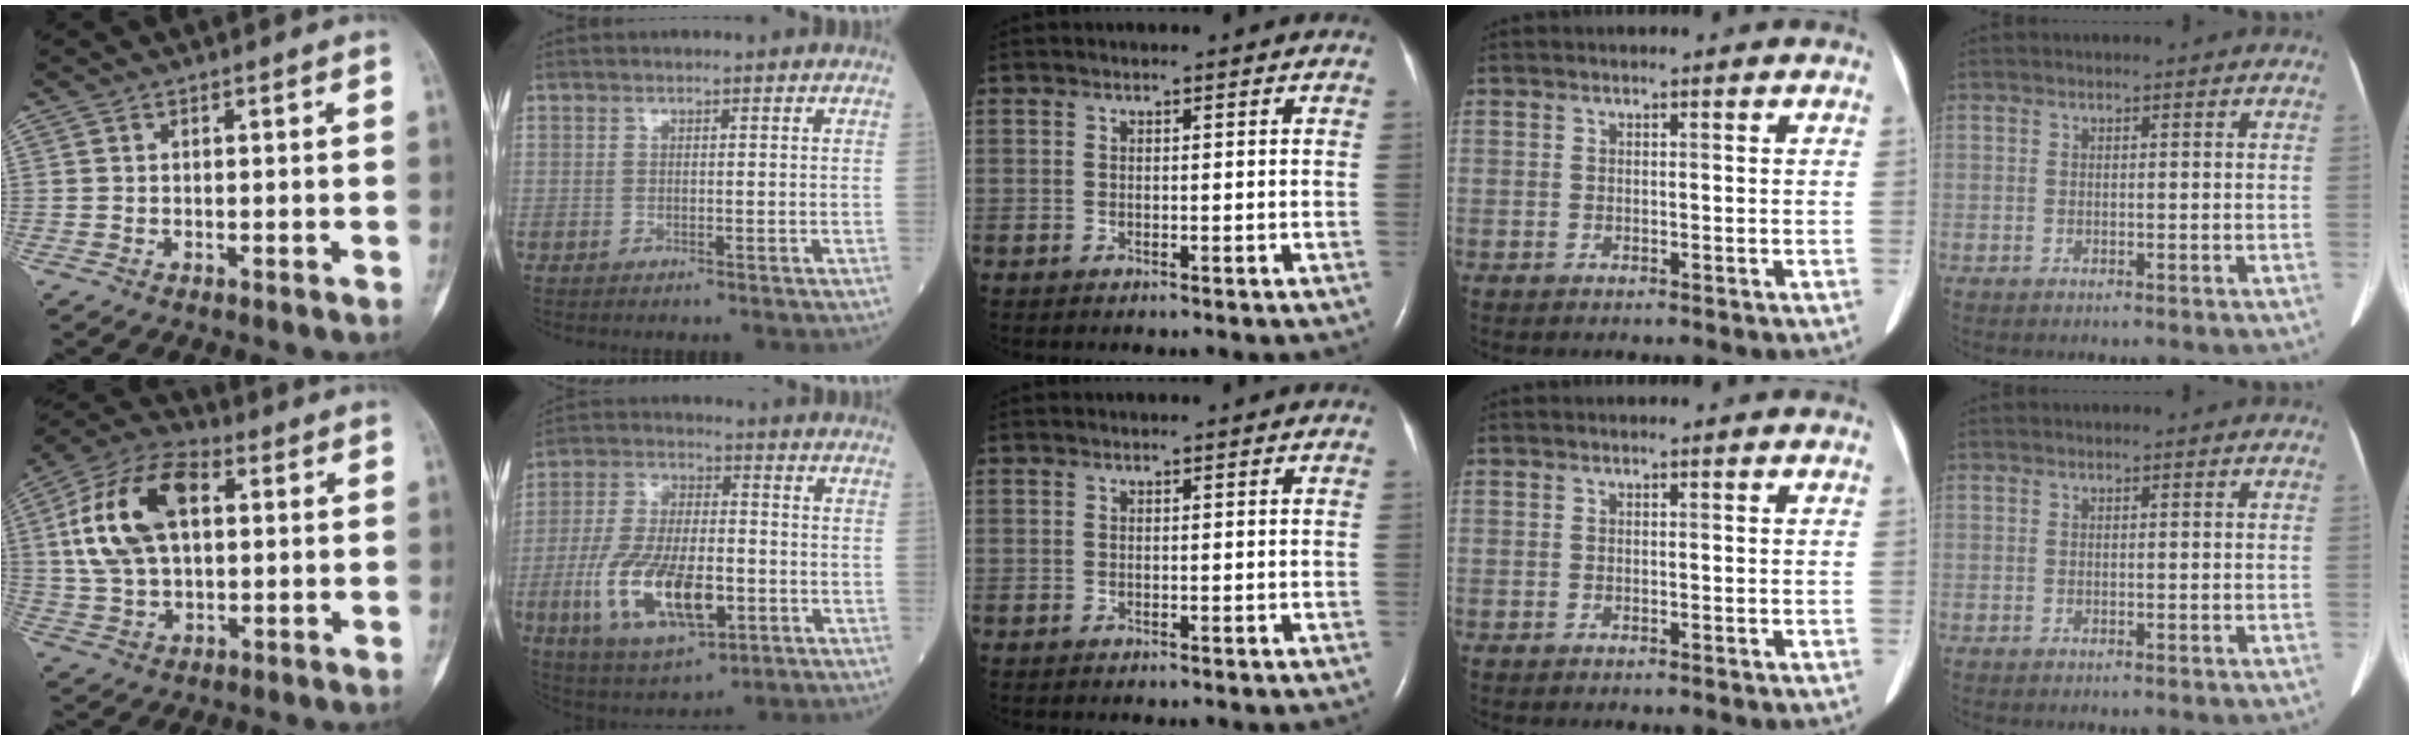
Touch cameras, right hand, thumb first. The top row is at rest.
{"thumb": {"total": 17.7, "force": [3.7, 10.4, 13.8], "torque": [-0.255, 0.020, 0.063]}, "index": {"total": 16.6, "force": [-5.0, 6.6, 14.4], "torque": [-0.299, -0.008, -0.078]}}